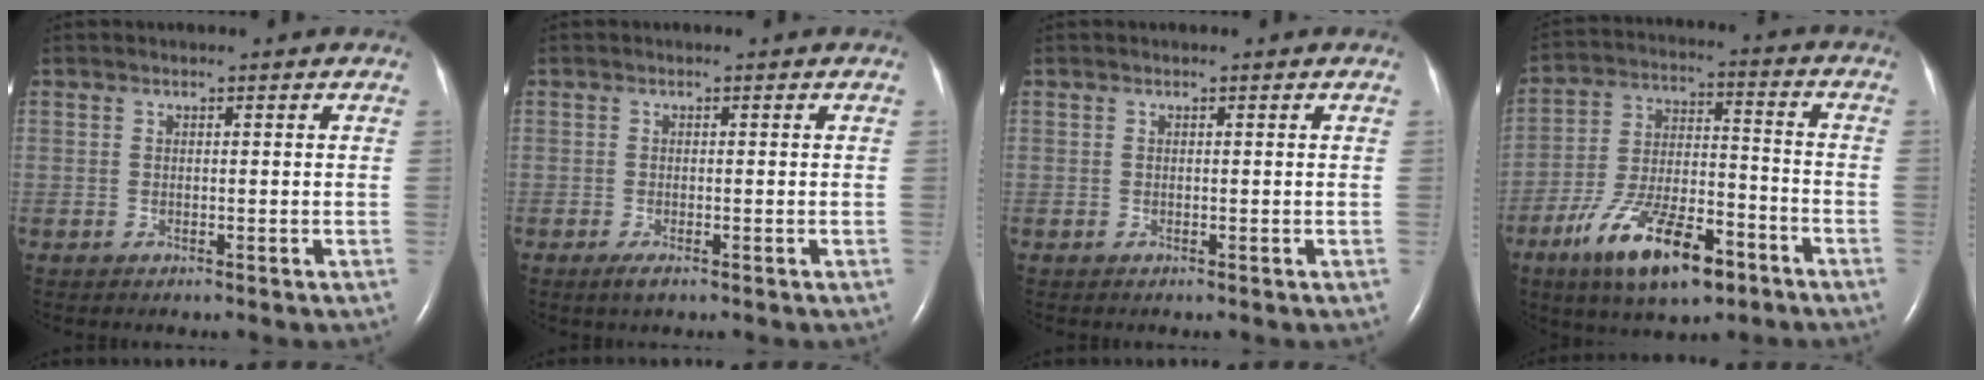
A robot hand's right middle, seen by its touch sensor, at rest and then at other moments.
{"total": 1.3, "force": [-0.8, 0.1, 1.0], "torque": [-0.021, -0.005, -0.016]}
{"total": 0.0}
{"total": 15.1, "force": [-8.9, 5.0, 11.2], "torque": [-0.207, -0.001, -0.152]}